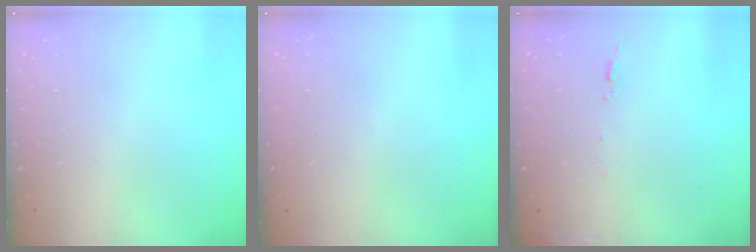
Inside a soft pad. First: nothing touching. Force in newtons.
{"total": 2.8, "press": 2.6, "slide": 0.9}
{"total": 6.8, "press": 6.8, "slide": 0.7}